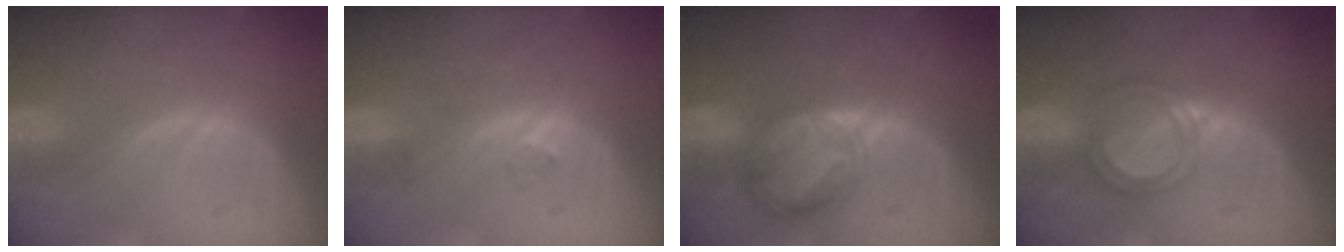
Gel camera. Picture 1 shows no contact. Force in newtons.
{"total": 2.7, "press": 2.3, "slide": 1.5}
{"total": 6.3, "press": 6.3, "slide": 0.3}
{"total": 5.1, "press": 4.7, "slide": 2.1}